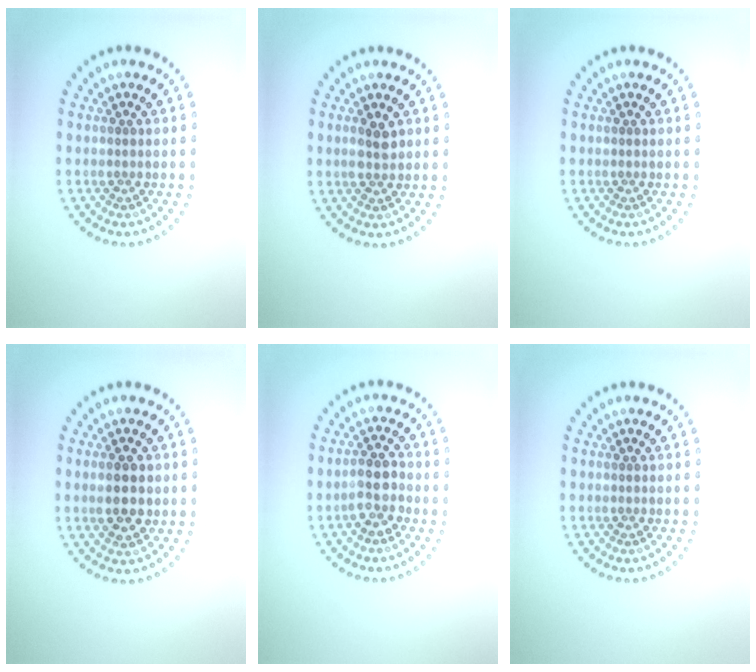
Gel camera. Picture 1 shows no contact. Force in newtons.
{"total": 1.9, "press": 1.9, "slide": 0.2}
{"total": 0.0}
{"total": 2.9, "press": 2.9, "slide": 0.1}
{"total": 2.6, "press": 2.4, "slide": 0.9}
{"total": 0.0}